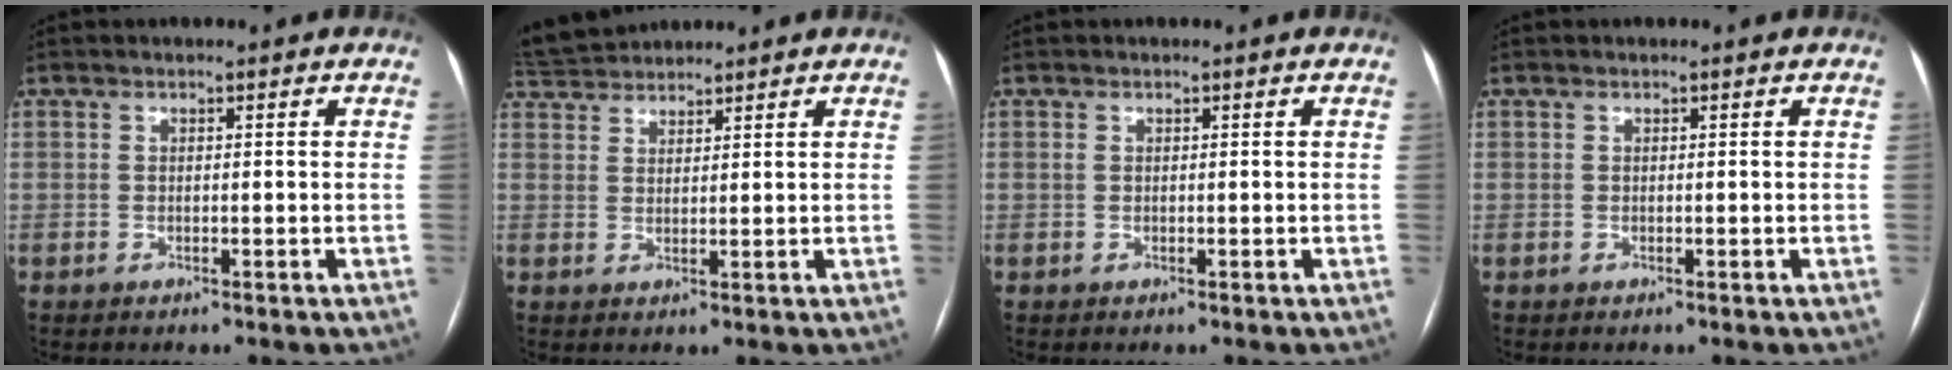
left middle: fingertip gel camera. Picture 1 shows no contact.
{"total": 5.7, "force": [5.6, 1.0, 0.9], "torque": [-0.024, 0.034, 0.104]}
{"total": 0.0}
{"total": 0.0}